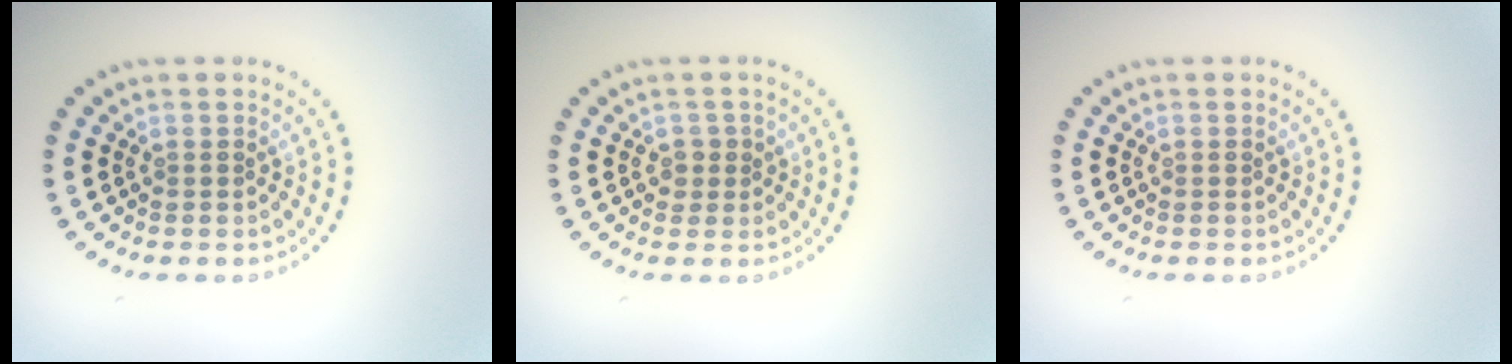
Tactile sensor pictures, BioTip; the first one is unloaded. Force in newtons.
{"total": 1.1, "press": 1.0, "slide": 0.5}
{"total": 0.0}